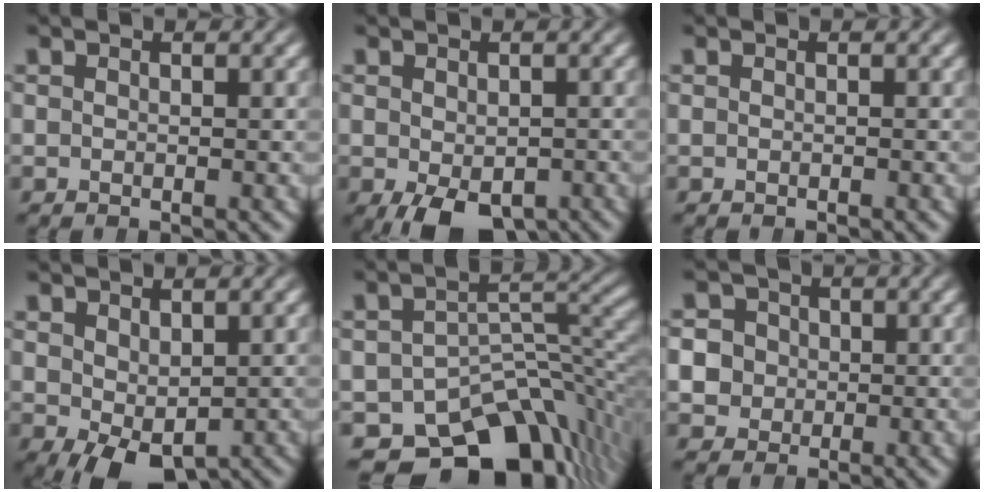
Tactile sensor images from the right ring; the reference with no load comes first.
{"total": 4.6, "force": [-2.9, 1.9, 3.0], "torque": [-0.040, -0.030, -0.023]}
{"total": 0.0}
{"total": 3.6, "force": [-1.3, 1.6, 2.9], "torque": [-0.038, -0.031, 0.004]}
{"total": 16.0, "force": [-10.2, 8.8, 8.5], "torque": [-0.107, -0.037, -0.143]}
{"total": 6.7, "force": [0.3, 6.2, 2.7], "torque": [-0.059, -0.016, 0.008]}